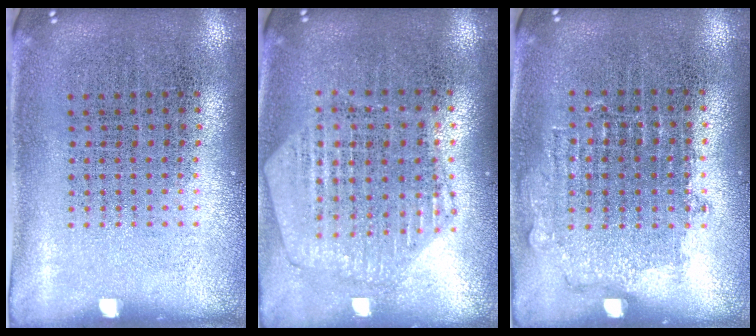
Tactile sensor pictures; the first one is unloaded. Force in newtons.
{"total": 1.2, "press": 1.2, "slide": 0.2}
{"total": 0.8, "press": 0.8, "slide": 0.3}